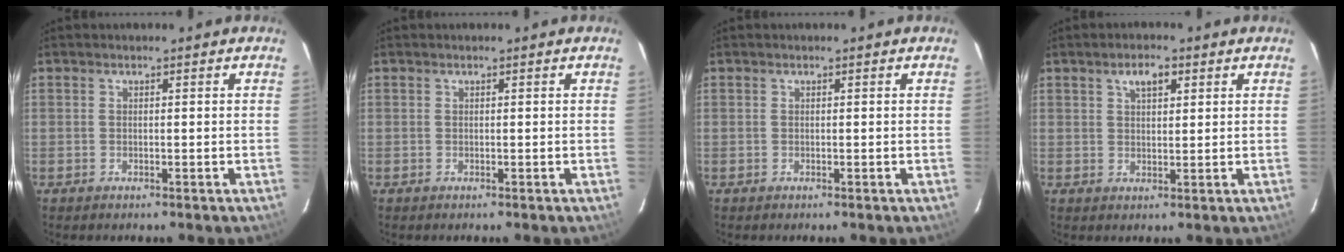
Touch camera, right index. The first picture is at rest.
{"total": 0.0}
{"total": 0.0}
{"total": 3.9, "force": [2.0, 1.9, 2.8], "torque": [-0.046, 0.013, 0.035]}